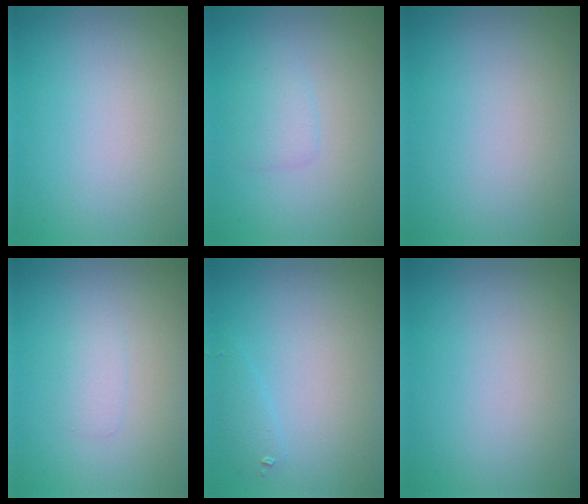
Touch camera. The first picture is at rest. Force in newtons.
{"total": 1.5, "press": 1.5, "slide": 0.1}
{"total": 0.0}
{"total": 1.2, "press": 1.2, "slide": 0.0}
{"total": 1.1, "press": 1.1, "slide": 0.1}
{"total": 0.0}